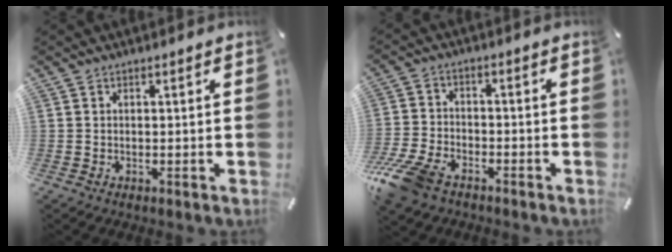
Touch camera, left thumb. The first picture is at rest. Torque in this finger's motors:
{"motor_torque": [0.60, 1.87, 0.35, 0.11, 0.30]}